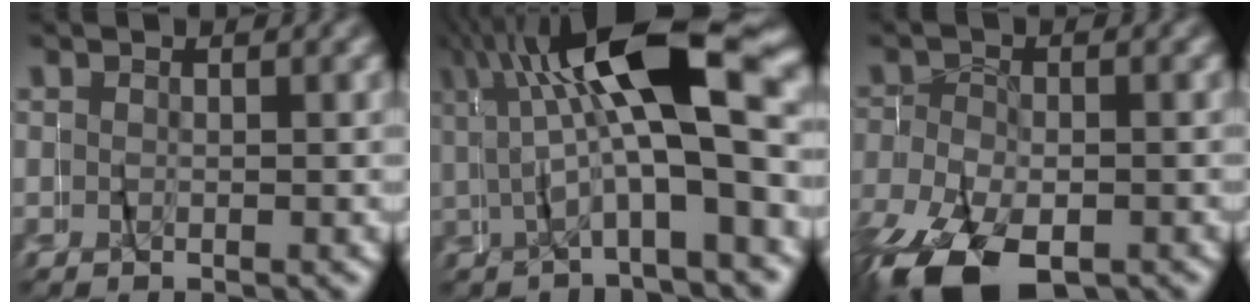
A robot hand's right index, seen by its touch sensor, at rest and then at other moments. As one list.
[{"total": 11.7, "force": [3.2, 3.7, 10.7], "torque": [-0.163, 0.038, 0.041]}, {"total": 8.3, "force": [-5.3, 4.6, 4.5], "torque": [-0.113, -0.028, -0.071]}]